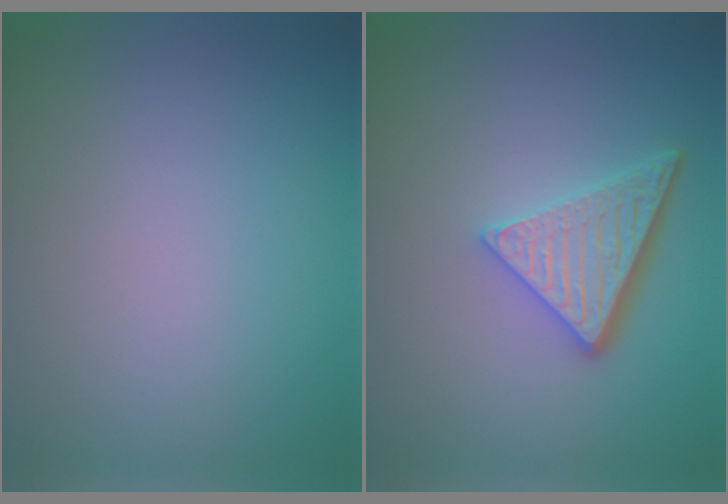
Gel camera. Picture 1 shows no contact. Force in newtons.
{"total": 4.7, "press": 3.5, "slide": 3.1}